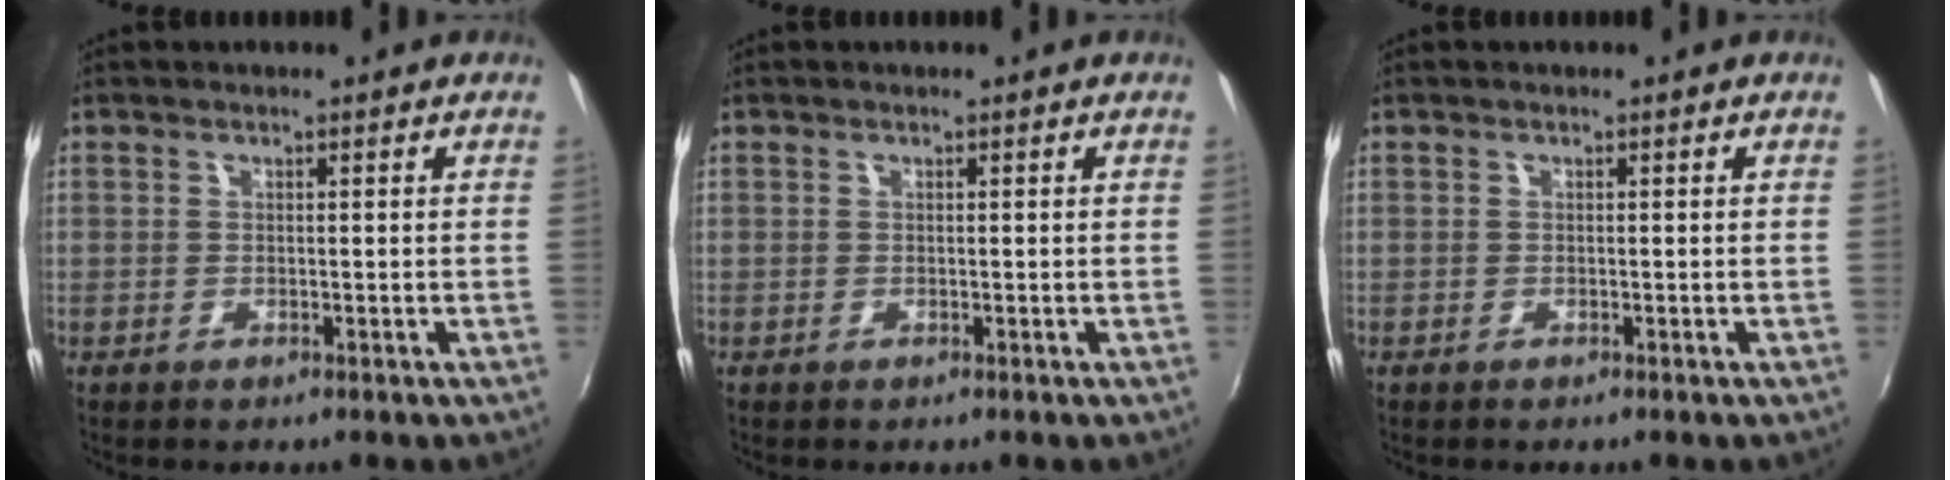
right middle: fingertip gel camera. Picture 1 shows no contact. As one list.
[{"total": 0.0}, {"total": 0.0}]